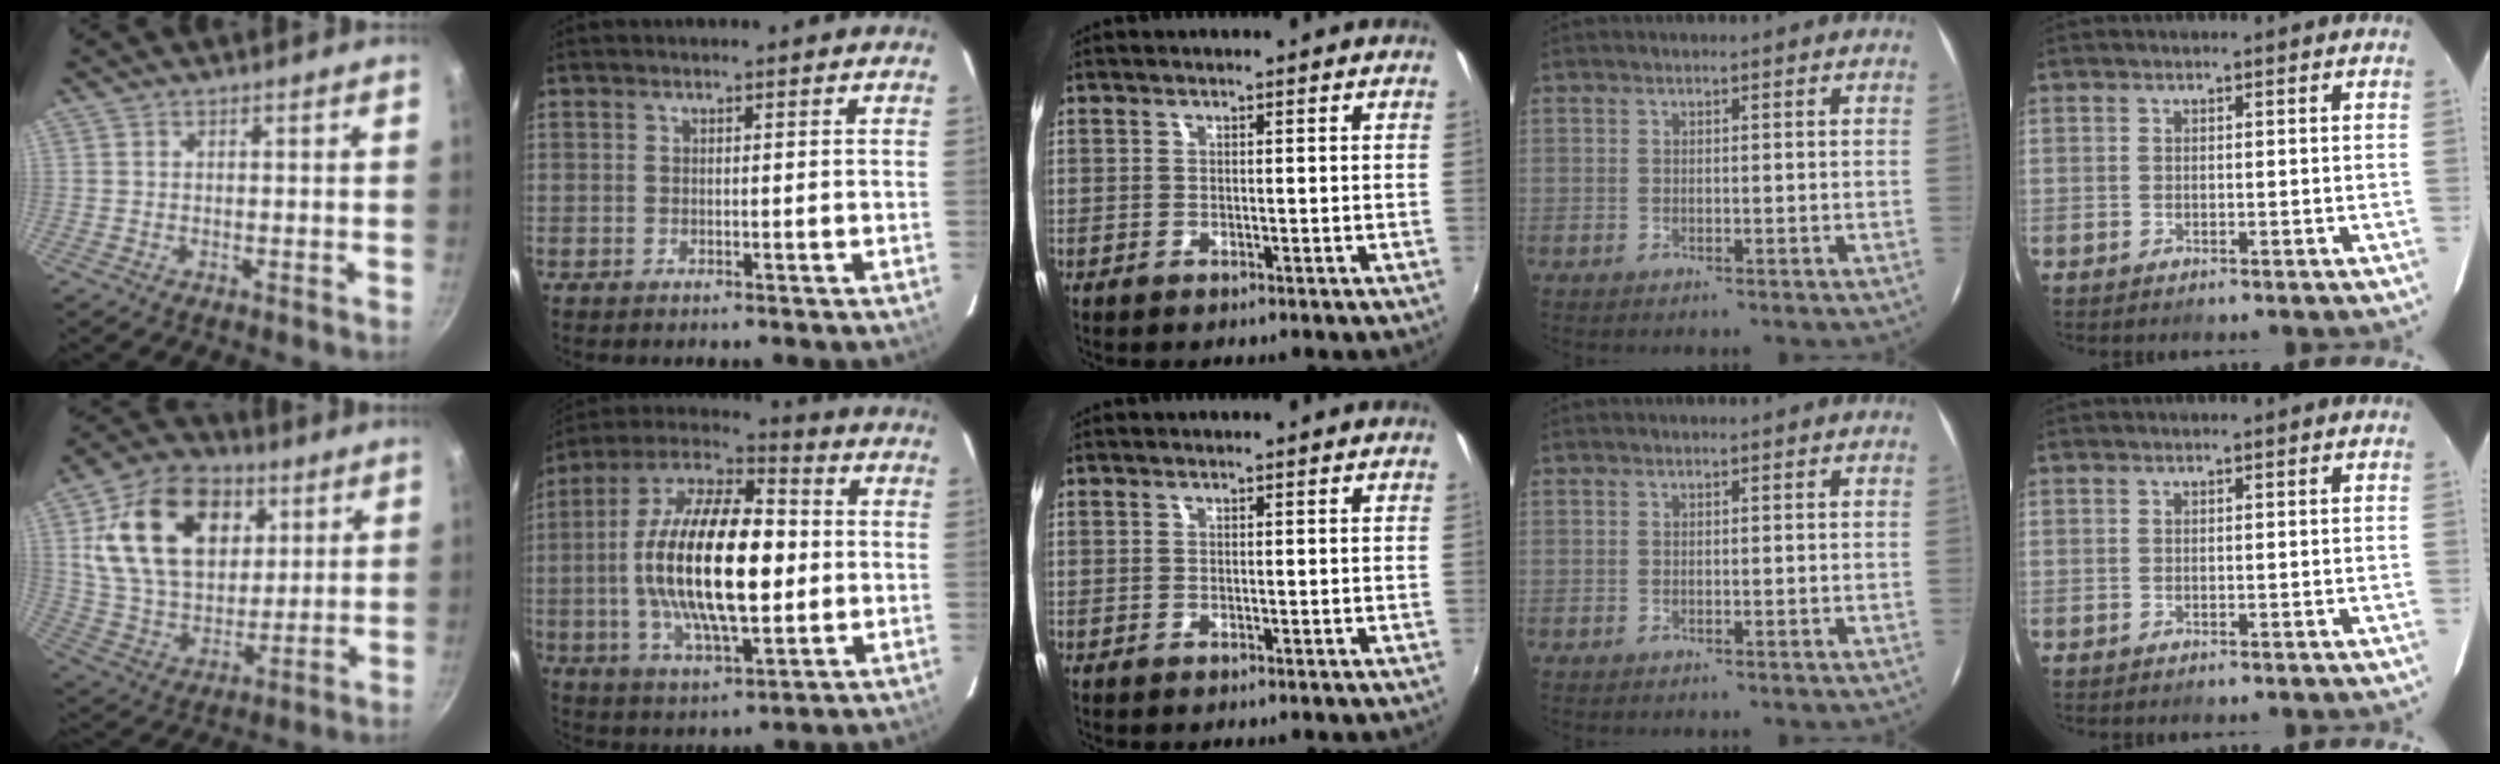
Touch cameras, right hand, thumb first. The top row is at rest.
{"thumb": {"total": 22.8, "force": [7.7, 15.6, 14.8], "torque": [-0.236, -0.013, 0.134]}, "index": {"total": 22.8, "force": [-0.7, 9.1, 20.9], "torque": [-0.396, 0.007, -0.020]}}